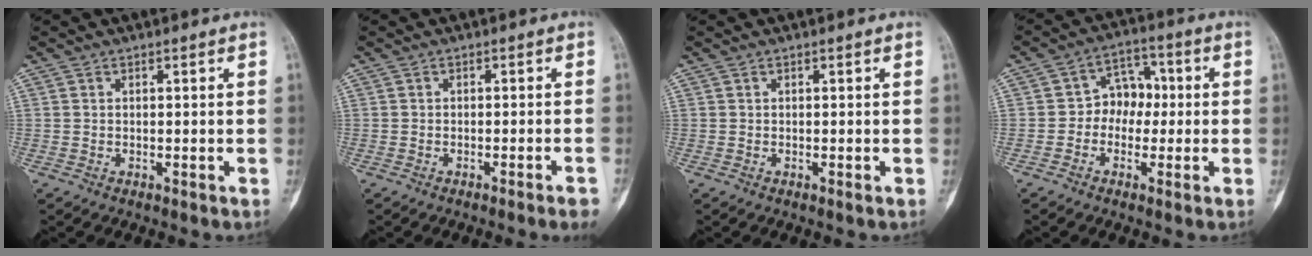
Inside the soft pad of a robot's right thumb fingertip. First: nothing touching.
{"total": 3.4, "force": [-2.3, -0.2, 2.5], "torque": [-0.034, 0.011, -0.026]}
{"total": 0.0}
{"total": 7.1, "force": [-0.5, 5.6, 4.4], "torque": [-0.024, 0.026, -0.023]}